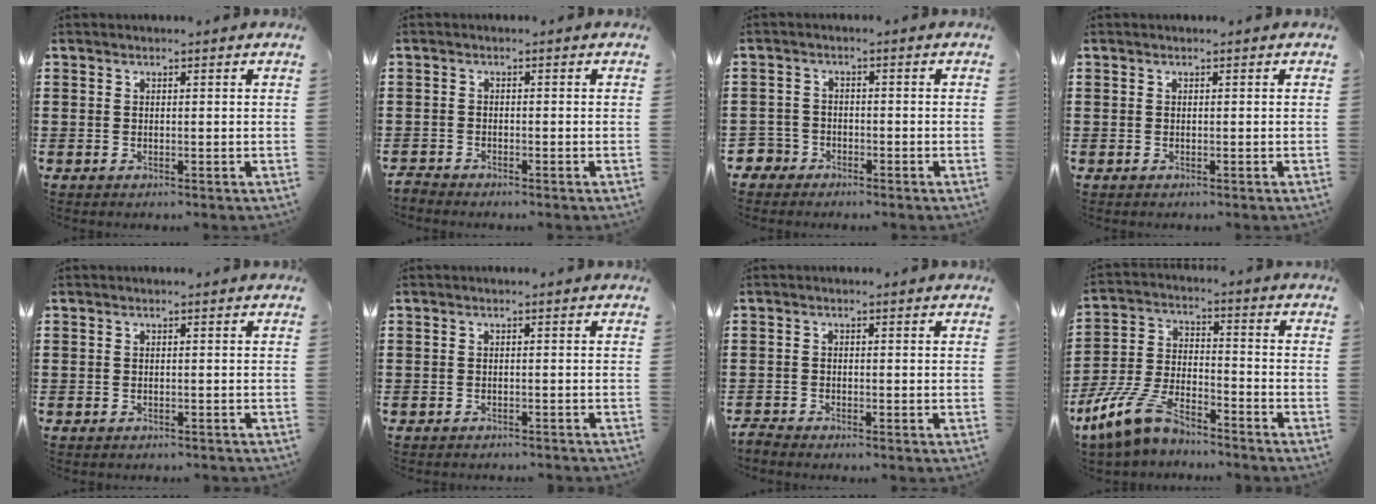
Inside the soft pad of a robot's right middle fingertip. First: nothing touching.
{"total": 1.5, "force": [-1.5, 0.1, -0.1], "torque": [-0.004, 0.000, -0.033]}
{"total": 2.9, "force": [-2.3, 1.7, 0.2], "torque": [-0.026, -0.007, -0.054]}
{"total": 0.0}
{"total": 0.6, "force": [-0.6, -0.1, 0.1], "torque": [-0.004, -0.002, -0.011]}
{"total": 1.0, "force": [-0.9, -0.1, 0.0], "torque": [-0.004, -0.001, -0.019]}
{"total": 1.6, "force": [-1.6, 0.0, 0.0], "torque": [-0.013, -0.002, -0.036]}
{"total": 10.1, "force": [-8.3, 2.9, 4.9], "torque": [-0.114, 0.015, -0.166]}